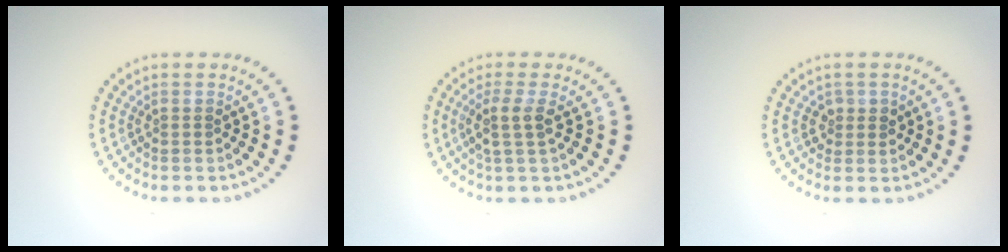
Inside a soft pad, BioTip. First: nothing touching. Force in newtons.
{"total": 2.4, "press": 1.9, "slide": 1.5}
{"total": 1.4, "press": 1.3, "slide": 0.6}